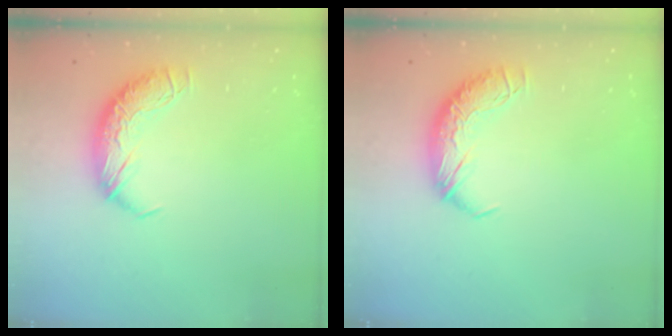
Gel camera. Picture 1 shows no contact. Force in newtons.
{"total": 0.0}